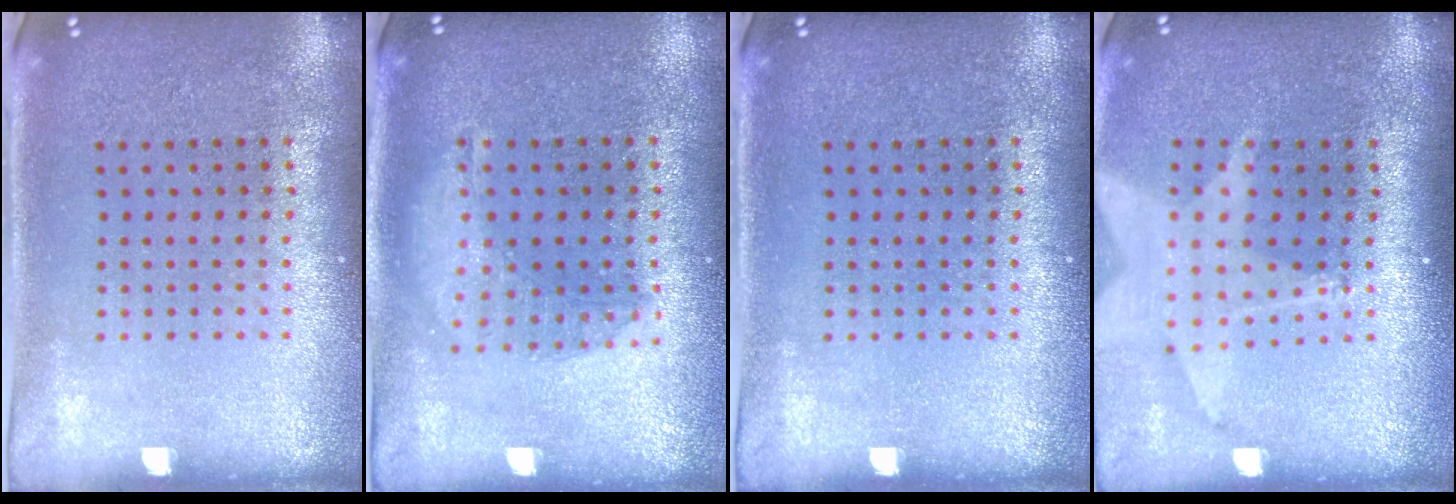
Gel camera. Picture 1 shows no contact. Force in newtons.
{"total": 1.4, "press": 1.4, "slide": 0.3}
{"total": 0.0}
{"total": 1.7, "press": 1.5, "slide": 0.9}